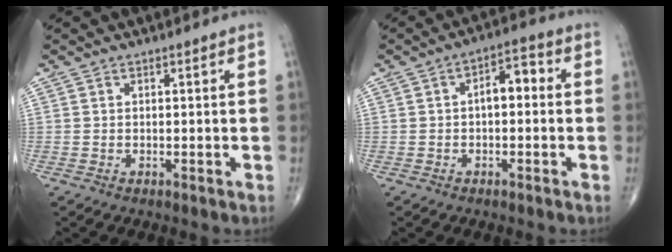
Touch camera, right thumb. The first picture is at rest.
{"total": 5.3, "force": [0.0, 2.8, 4.5], "torque": [-0.053, 0.024, -0.011]}